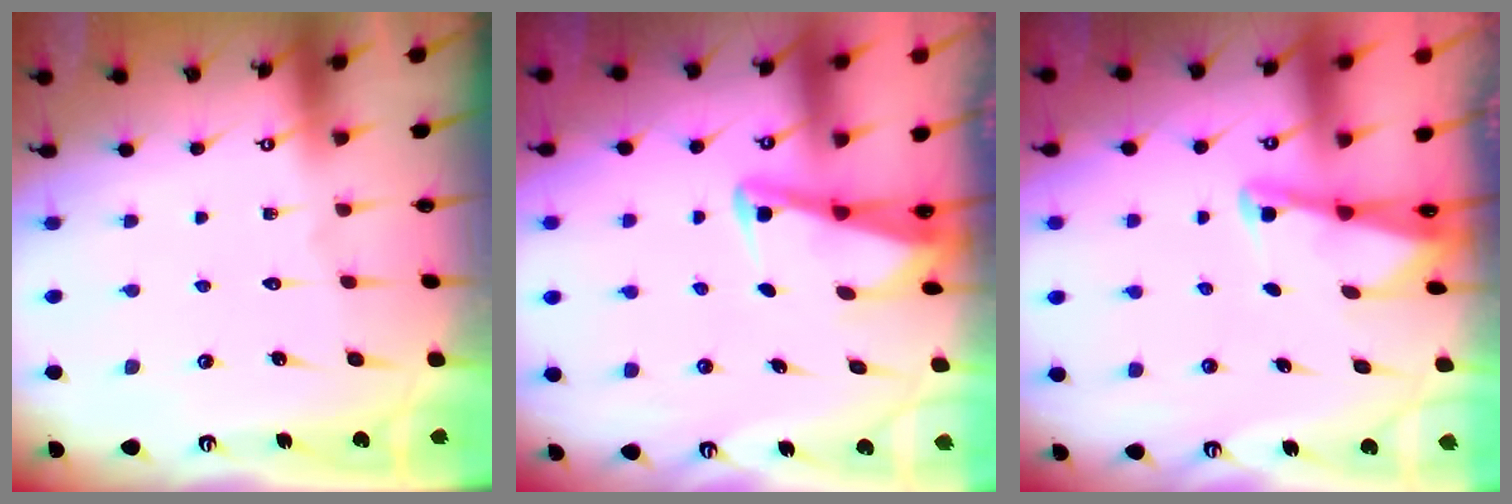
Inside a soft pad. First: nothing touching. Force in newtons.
{"total": 3.0, "press": 2.9, "slide": 0.3}
{"total": 2.1, "press": 2.1, "slide": 0.3}